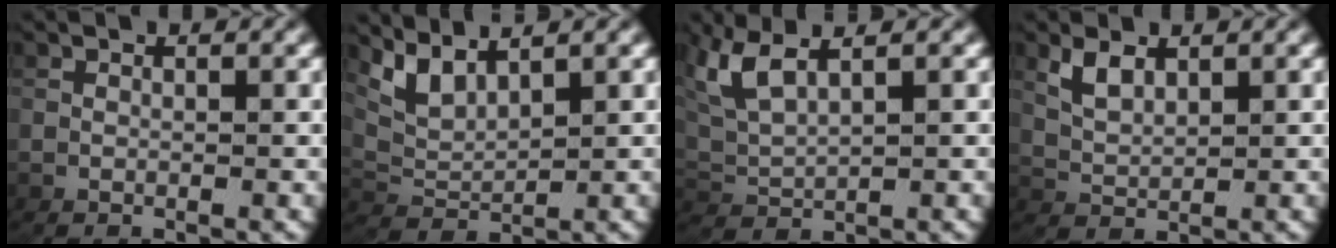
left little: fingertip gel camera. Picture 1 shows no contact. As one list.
[{"total": 4.2, "force": [2.3, 2.4, 2.5], "torque": [-0.074, -0.006, 0.049]}, {"total": 5.3, "force": [2.5, 3.3, 3.3], "torque": [-0.100, -0.002, 0.051]}, {"total": 2.0, "force": [1.5, 0.4, 1.3], "torque": [-0.035, -0.003, 0.038]}]